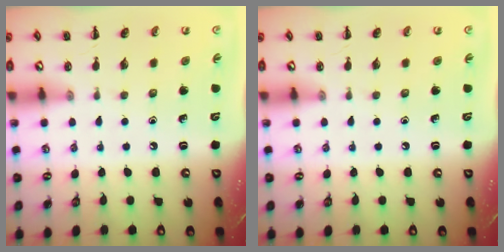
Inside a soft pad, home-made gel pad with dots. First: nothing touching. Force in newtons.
{"total": 0.0}